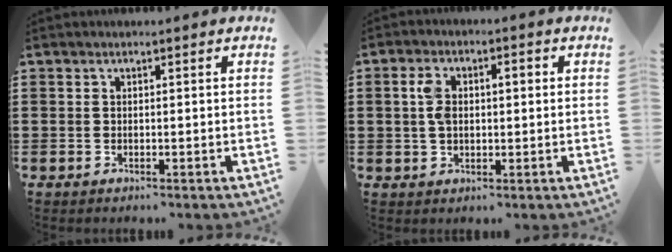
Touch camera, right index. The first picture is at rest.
{"total": 4.5, "force": [0.4, 2.5, 3.7], "torque": [-0.085, 0.010, 0.001]}